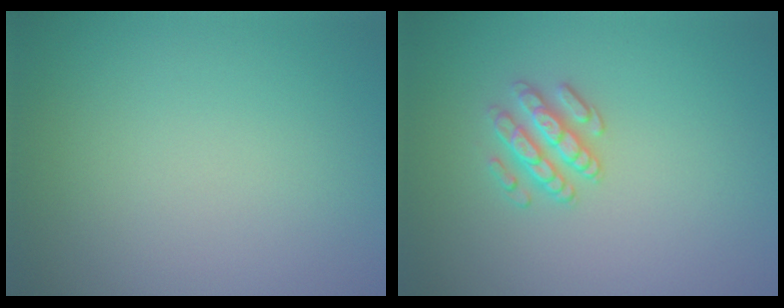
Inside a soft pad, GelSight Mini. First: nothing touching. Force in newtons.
{"total": 2.5, "press": 2.3, "slide": 0.9}